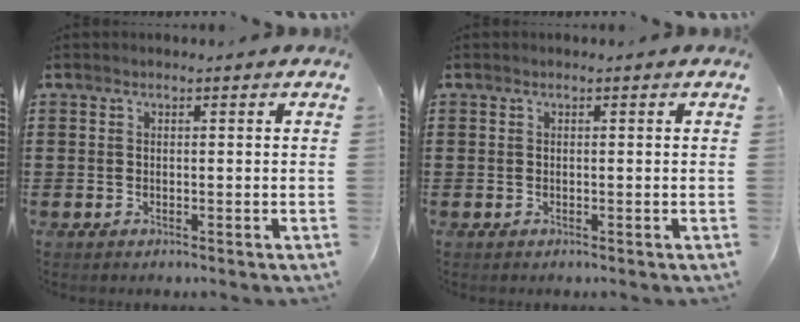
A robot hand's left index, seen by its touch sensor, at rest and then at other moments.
{"total": 0.0}